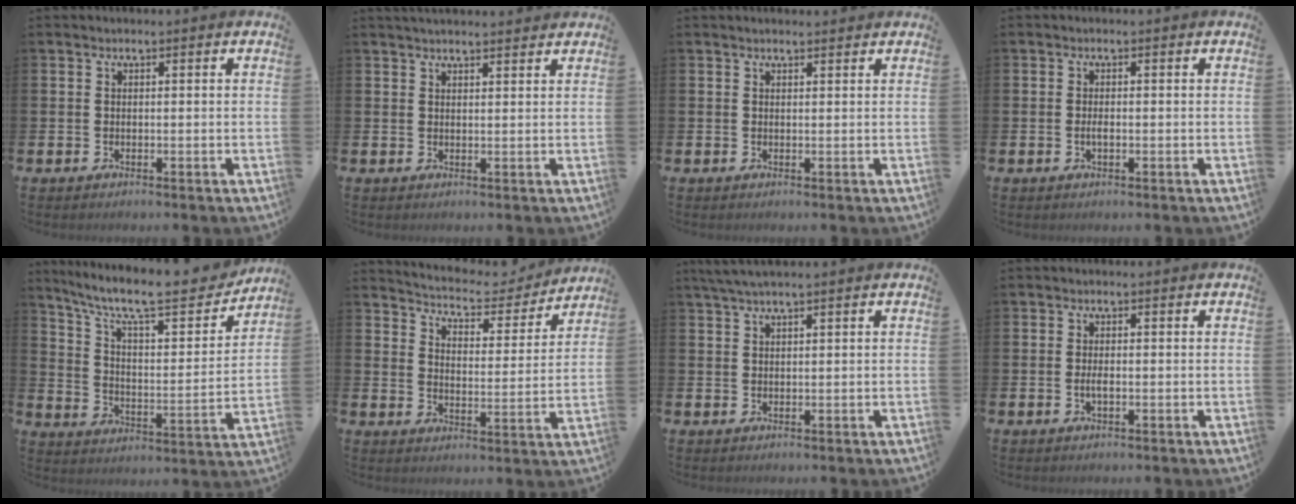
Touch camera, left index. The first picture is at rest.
{"total": 2.3, "force": [2.2, 0.2, 0.3], "torque": [0.001, -0.012, 0.038]}
{"total": 0.8, "force": [0.7, 0.1, 0.1], "torque": [0.005, -0.001, 0.012]}
{"total": 1.2, "force": [-0.3, 0.5, 1.1], "torque": [-0.016, 0.000, -0.007]}
{"total": 11.0, "force": [9.4, 2.2, 5.3], "torque": [-0.125, -0.065, 0.156]}
{"total": 5.3, "force": [5.1, 1.4, 0.6], "torque": [-0.038, -0.043, 0.083]}
{"total": 2.2, "force": [1.7, 0.1, 1.4], "torque": [-0.038, 0.006, 0.033]}
{"total": 1.6, "force": [-0.2, 0.6, 1.5], "torque": [-0.024, -0.002, -0.006]}